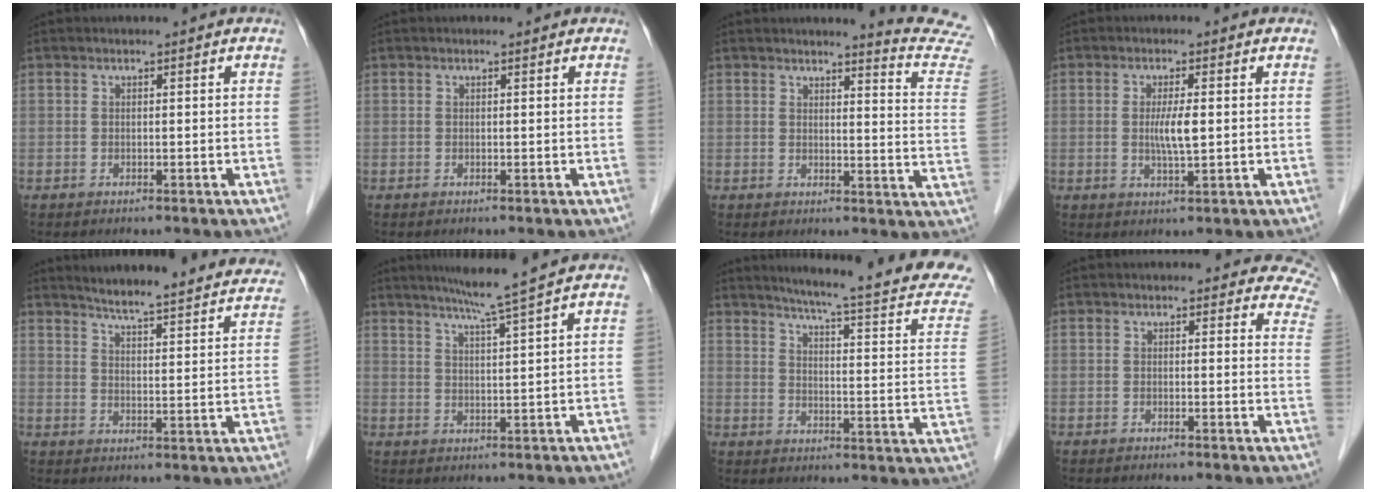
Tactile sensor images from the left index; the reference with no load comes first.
{"total": 0.0}
{"total": 11.1, "force": [10.9, -1.8, 1.1], "torque": [-0.009, -0.118, 0.101]}
{"total": 3.8, "force": [0.1, 0.3, 3.7], "torque": [-0.073, -0.005, 0.003]}
{"total": 23.5, "force": [21.8, 1.8, 8.4], "torque": [-0.115, -0.051, 0.260]}
{"total": 6.3, "force": [5.0, -2.0, 3.2], "torque": [-0.053, -0.006, 0.084]}
{"total": 19.8, "force": [17.3, -0.4, 9.6], "torque": [-0.134, -0.073, 0.200]}
{"total": 8.1, "force": [7.2, 3.1, 1.9], "torque": [0.024, -0.017, 0.037]}